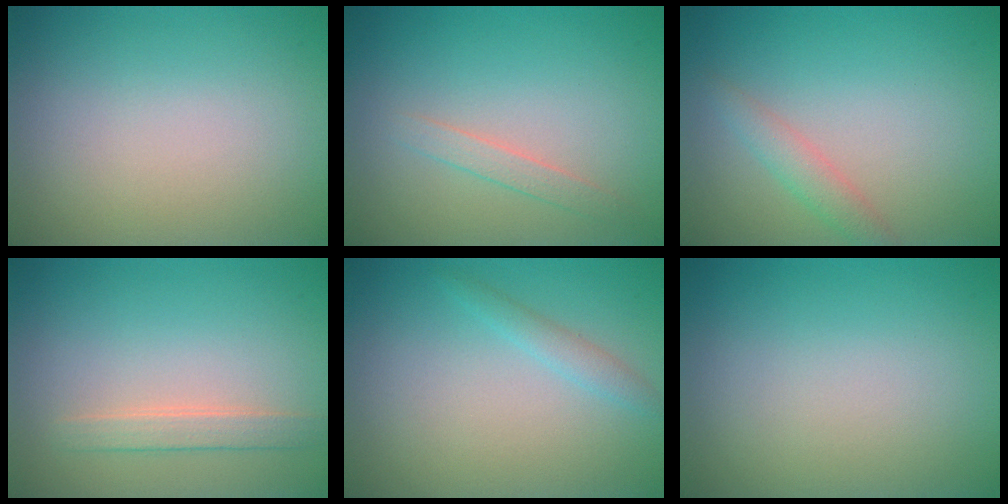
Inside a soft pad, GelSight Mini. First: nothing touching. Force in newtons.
{"total": 1.4, "press": 1.4, "slide": 0.0}
{"total": 1.9, "press": 1.9, "slide": 0.0}
{"total": 1.9, "press": 1.9, "slide": 0.3}
{"total": 1.4, "press": 1.4, "slide": 0.1}
{"total": 0.0}